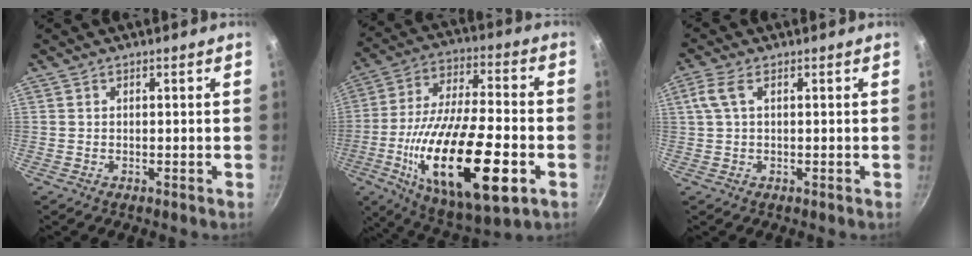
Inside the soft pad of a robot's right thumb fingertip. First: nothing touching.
{"total": 28.4, "force": [-8.5, 10.4, 25.0], "torque": [-0.424, 0.015, -0.136]}
{"total": 3.7, "force": [0.9, 1.5, 3.2], "torque": [-0.076, 0.011, 0.019]}